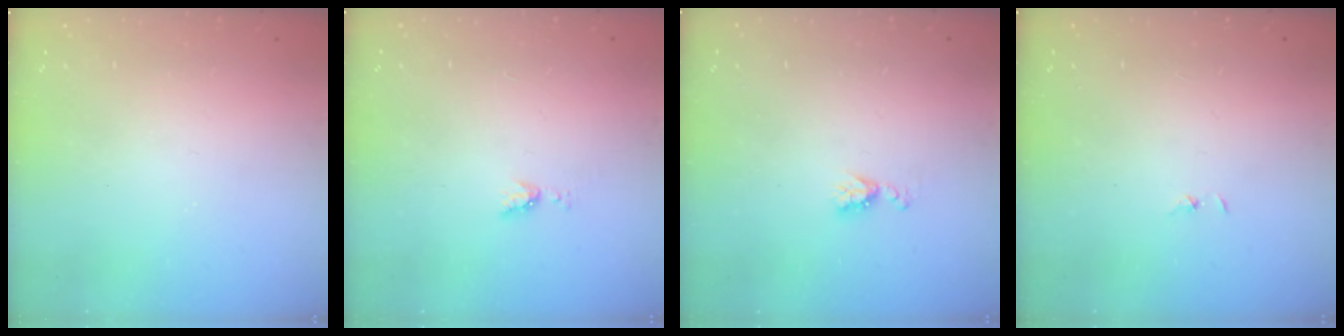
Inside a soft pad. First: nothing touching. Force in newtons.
{"total": 4.0, "press": 4.0, "slide": 0.5}
{"total": 4.5, "press": 4.5, "slide": 0.5}
{"total": 0.7, "press": 0.7, "slide": 0.1}